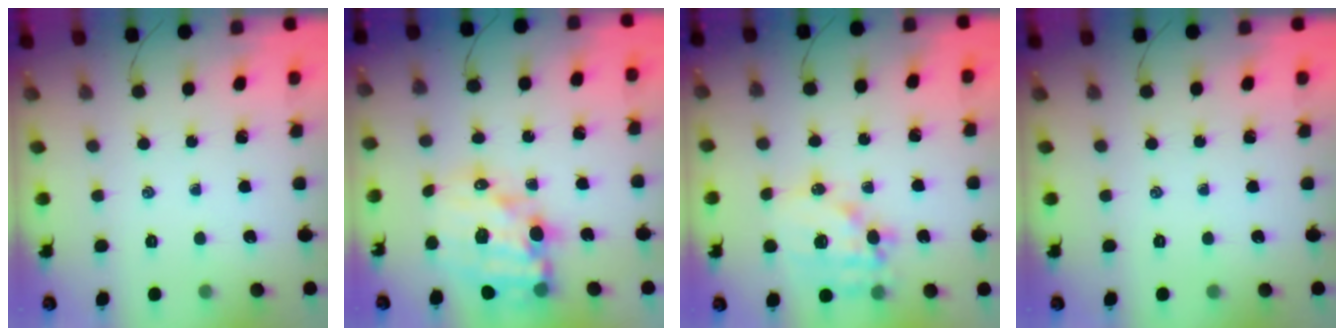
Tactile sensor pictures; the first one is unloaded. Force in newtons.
{"total": 15.9, "press": 15.4, "slide": 3.8}
{"total": 13.8, "press": 13.4, "slide": 3.3}
{"total": 0.0}